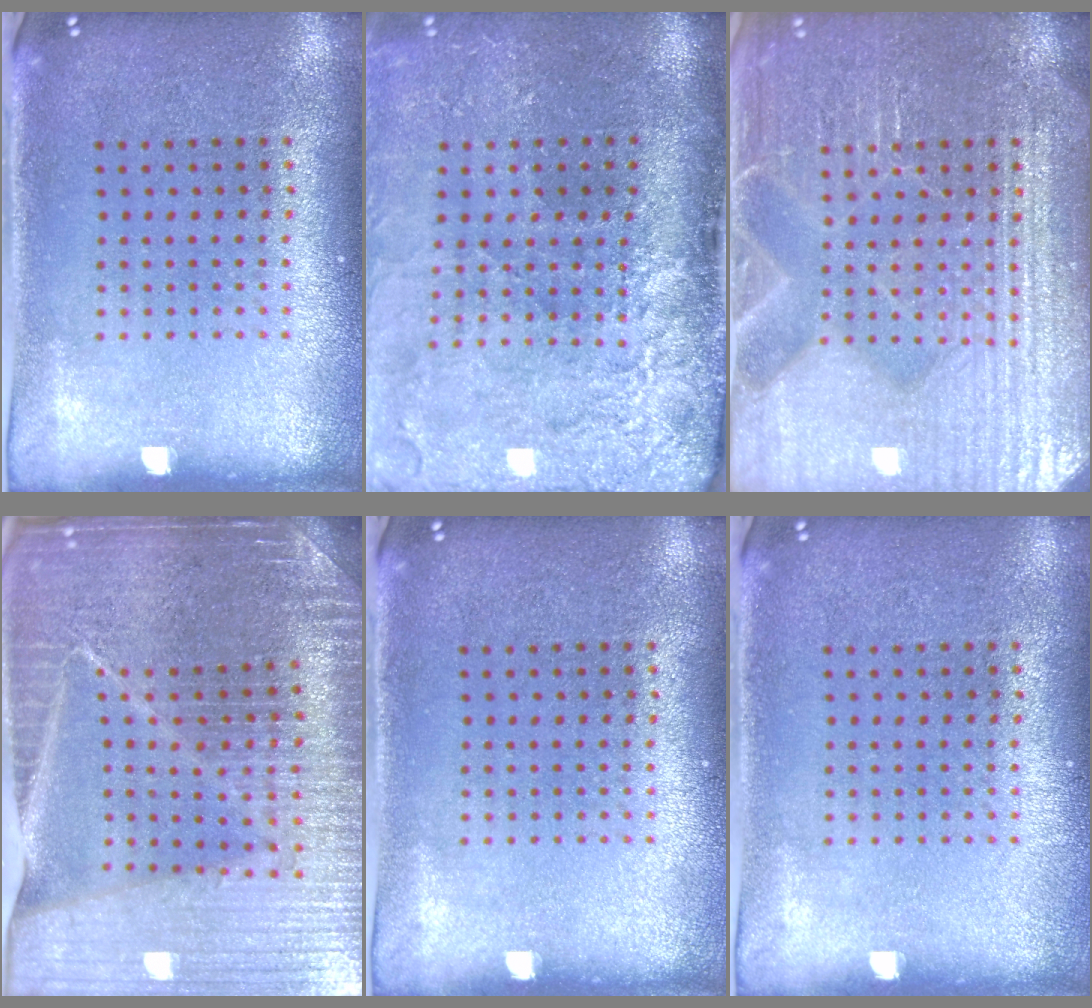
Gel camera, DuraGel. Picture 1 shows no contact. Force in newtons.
{"total": 4.4, "press": 3.4, "slide": 2.7}
{"total": 4.8, "press": 4.7, "slide": 0.6}
{"total": 5.3, "press": 4.8, "slide": 2.1}
{"total": 0.0}
{"total": 0.0}